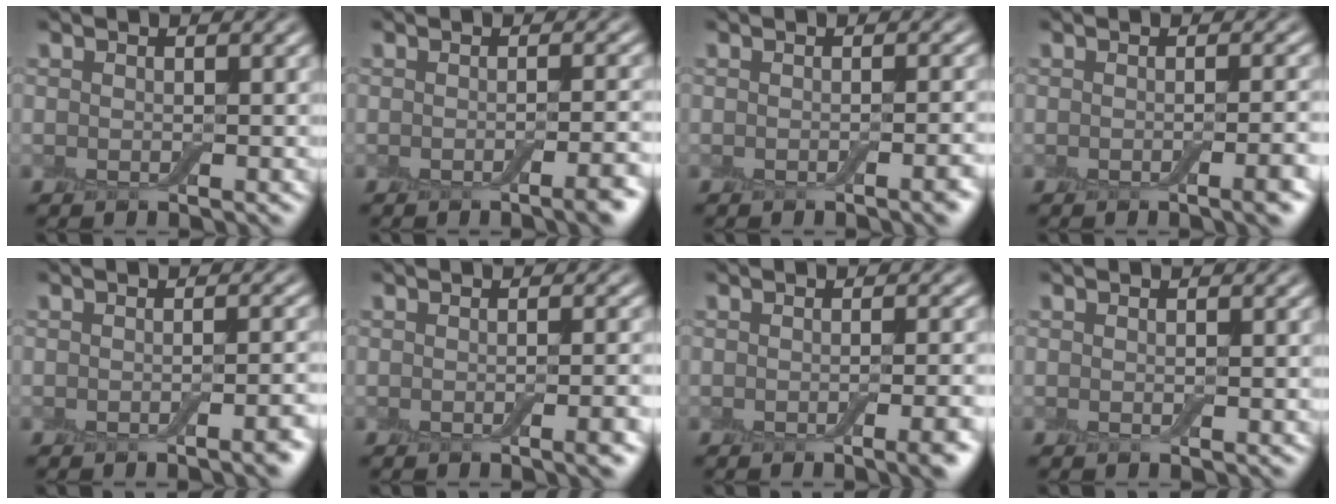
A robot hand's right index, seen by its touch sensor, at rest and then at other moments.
{"total": 3.0, "force": [-1.5, 0.8, 2.5], "torque": [-0.025, 0.003, -0.026]}
{"total": 2.1, "force": [-0.9, 0.5, 1.8], "torque": [-0.017, 0.003, -0.013]}
{"total": 2.8, "force": [-1.0, 0.7, 2.5], "torque": [-0.025, 0.004, -0.018]}
{"total": 2.5, "force": [-1.2, 0.6, 2.1], "torque": [-0.019, 0.003, -0.020]}
{"total": 2.4, "force": [-0.8, 0.6, 2.2], "torque": [-0.022, 0.004, -0.014]}
{"total": 3.6, "force": [-1.5, 0.9, 3.1], "torque": [-0.030, 0.003, -0.024]}
{"total": 0.0}